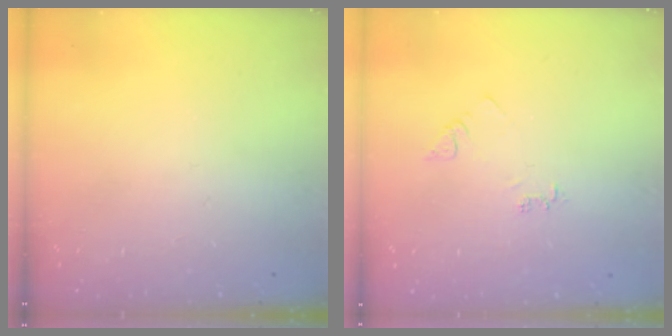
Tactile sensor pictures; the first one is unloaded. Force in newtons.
{"total": 3.9, "press": 3.9, "slide": 0.5}